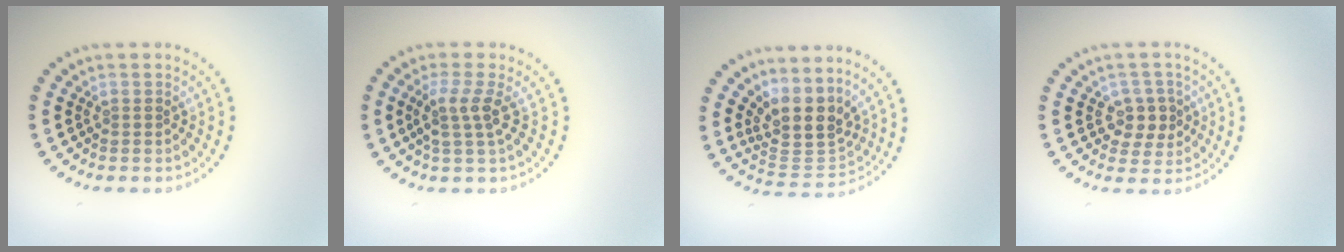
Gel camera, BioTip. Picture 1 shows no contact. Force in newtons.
{"total": 2.6, "press": 2.0, "slide": 1.8}
{"total": 4.3, "press": 3.4, "slide": 2.7}
{"total": 2.8, "press": 2.7, "slide": 1.0}